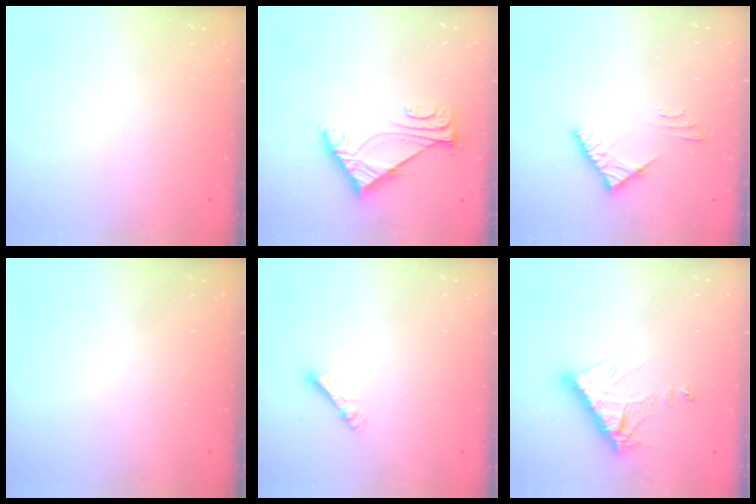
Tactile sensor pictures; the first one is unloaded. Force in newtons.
{"total": 6.1, "press": 6.0, "slide": 1.2}
{"total": 4.4, "press": 4.3, "slide": 0.8}
{"total": 0.0}
{"total": 3.7, "press": 3.7, "slide": 0.5}
{"total": 10.5, "press": 10.5, "slide": 0.8}